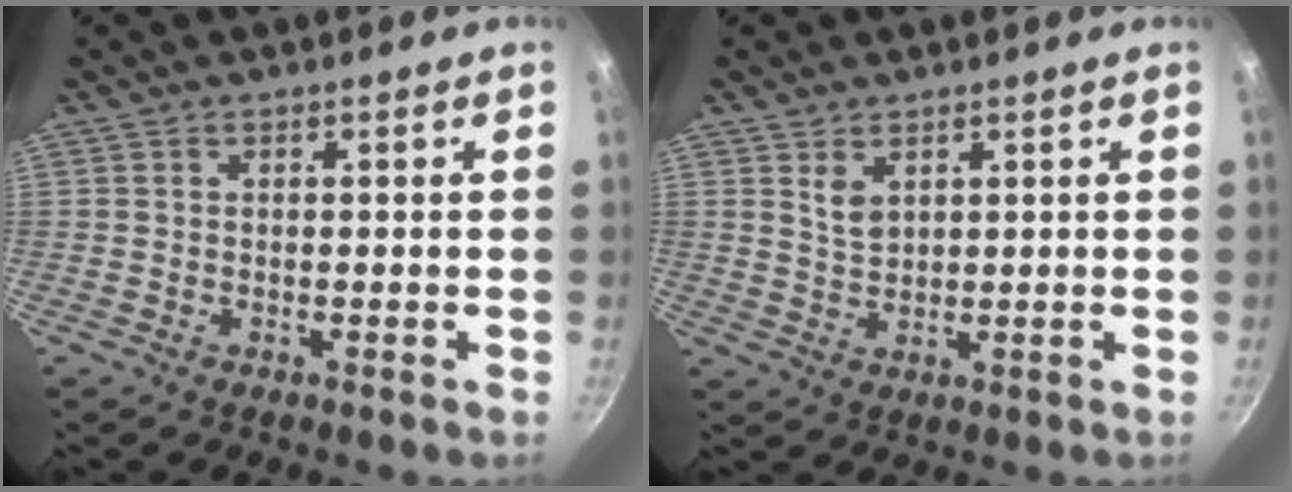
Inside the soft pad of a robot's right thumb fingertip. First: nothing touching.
{"total": 3.2, "force": [1.7, 1.9, 1.9], "torque": [-0.031, -0.011, 0.035]}